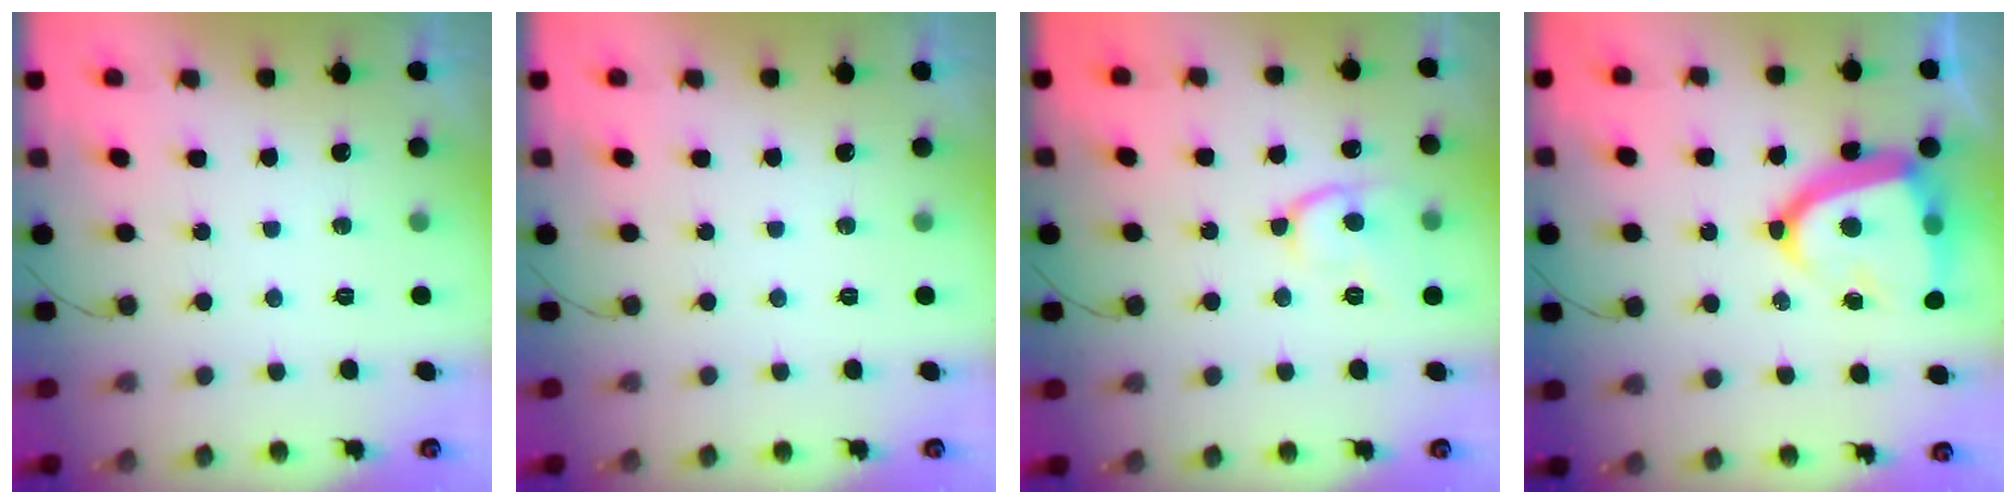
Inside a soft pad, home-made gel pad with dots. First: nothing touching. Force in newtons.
{"total": 0.0}
{"total": 11.8, "press": 11.8, "slide": 1.1}
{"total": 17.3, "press": 17.2, "slide": 1.6}